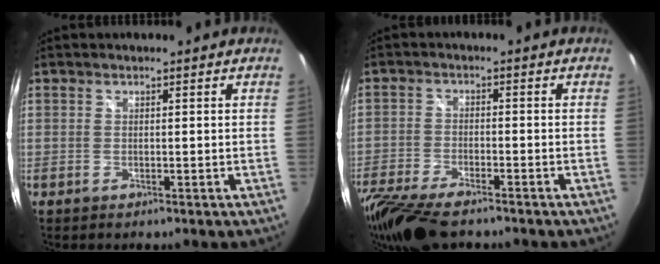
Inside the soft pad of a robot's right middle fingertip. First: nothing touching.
{"total": 15.0, "force": [-11.7, 4.4, 8.3], "torque": [-0.193, -0.048, -0.208]}